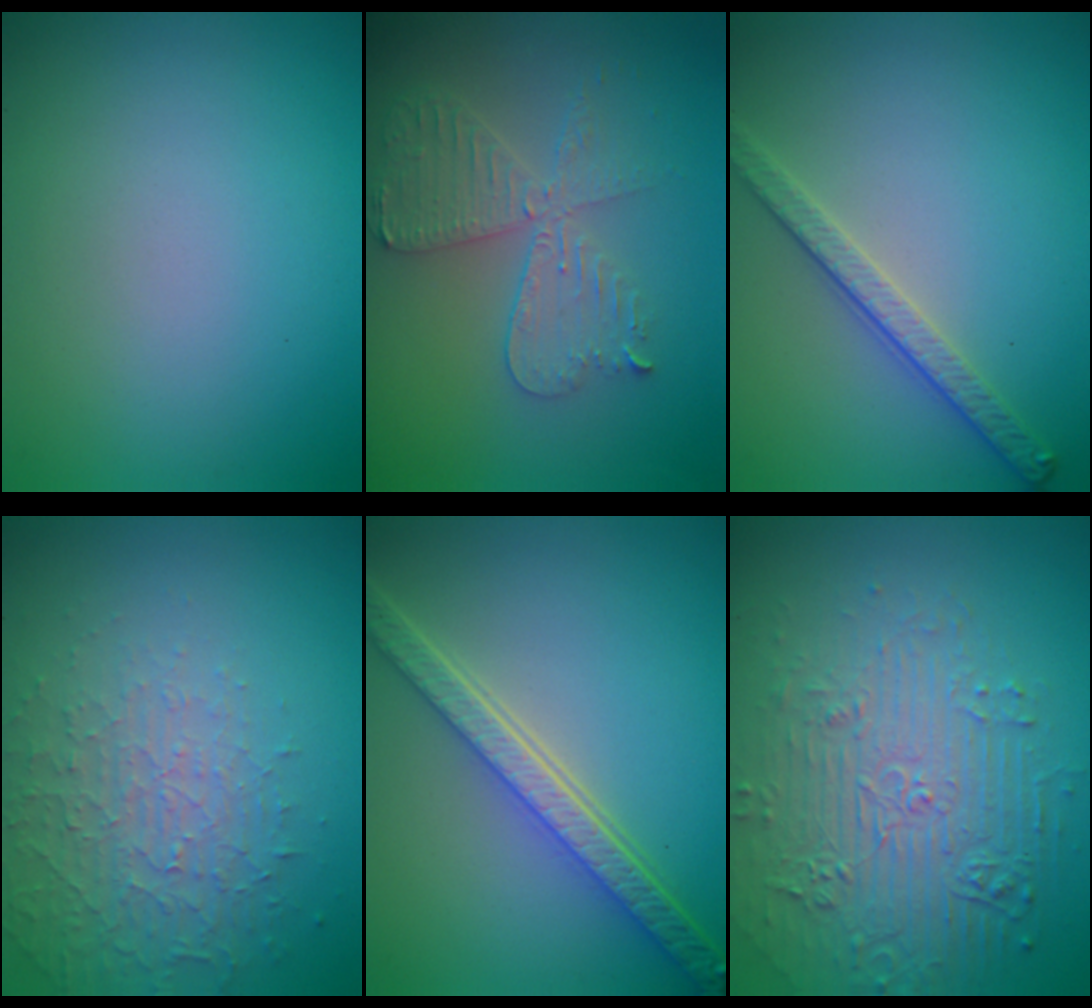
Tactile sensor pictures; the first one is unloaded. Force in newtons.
{"total": 4.6, "press": 4.0, "slide": 2.3}
{"total": 2.8, "press": 2.7, "slide": 0.8}
{"total": 4.5, "press": 3.1, "slide": 3.4}
{"total": 5.9, "press": 4.3, "slide": 4.0}
{"total": 6.7, "press": 5.2, "slide": 4.2}